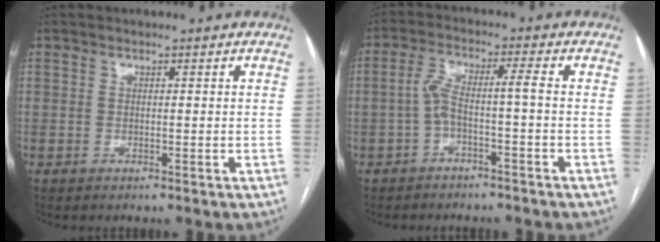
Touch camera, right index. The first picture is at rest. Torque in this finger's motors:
{"motor_torque": [0.71, -0.12, 0.32, 0.09]}